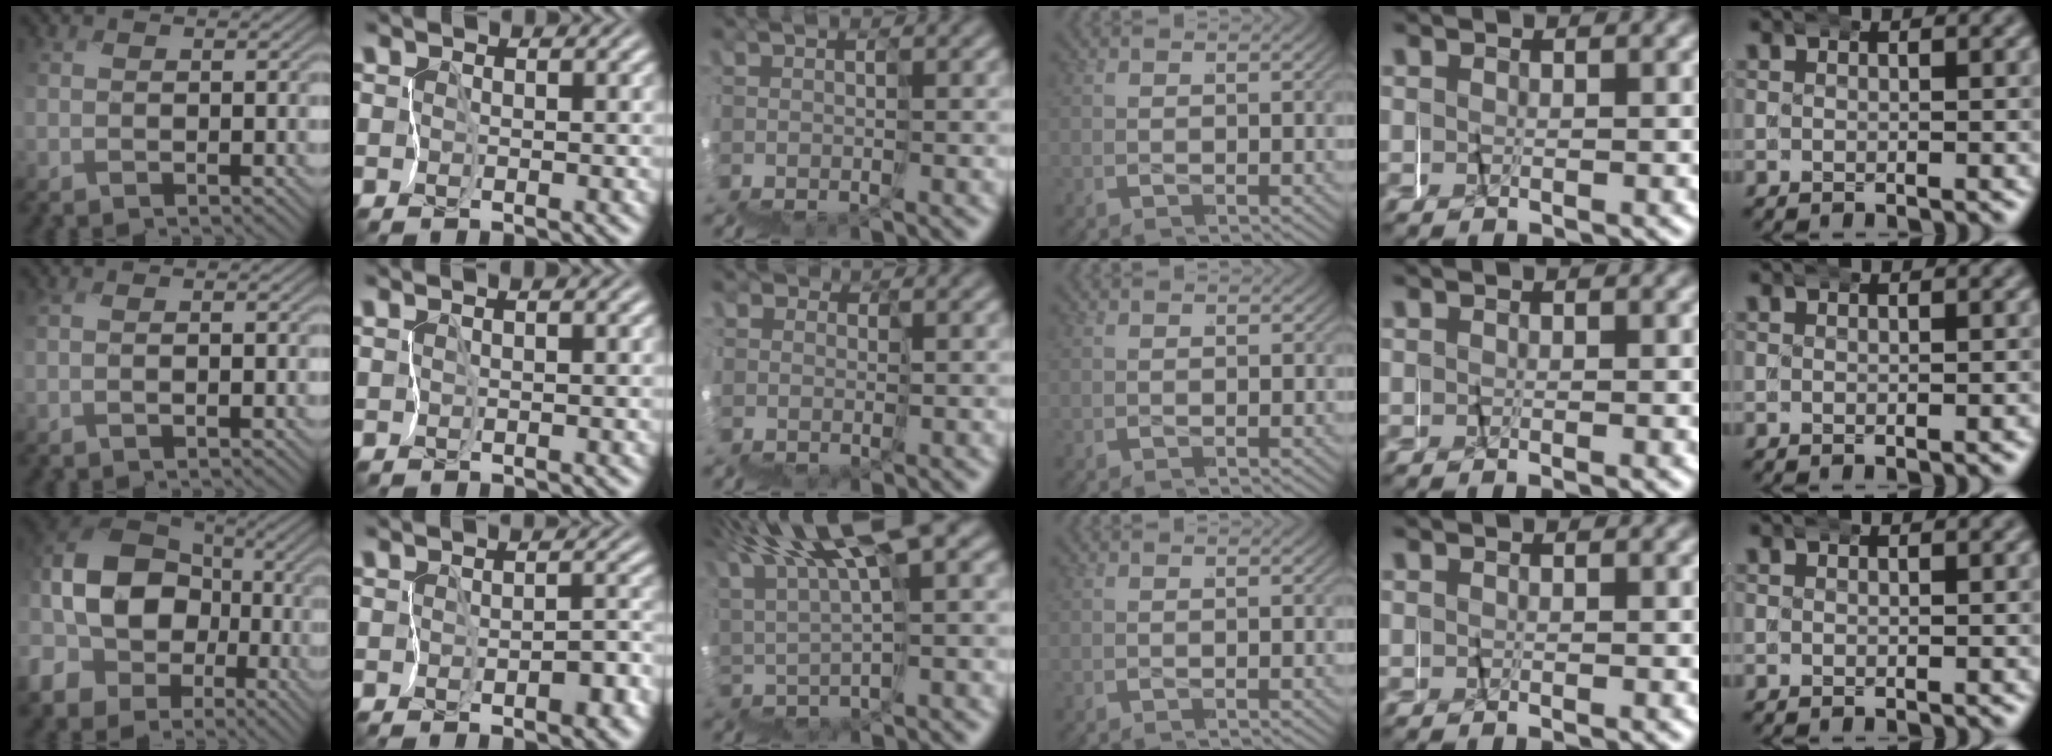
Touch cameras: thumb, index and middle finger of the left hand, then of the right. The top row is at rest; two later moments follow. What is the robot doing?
{"motion": "wrap", "object": "masking tape"}